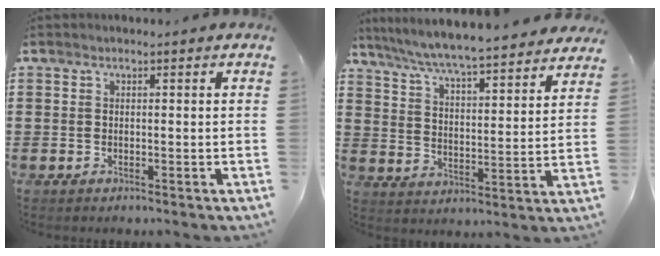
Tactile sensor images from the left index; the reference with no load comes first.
{"total": 5.6, "force": [5.4, -0.4, 1.7], "torque": [-0.058, -0.042, 0.087]}